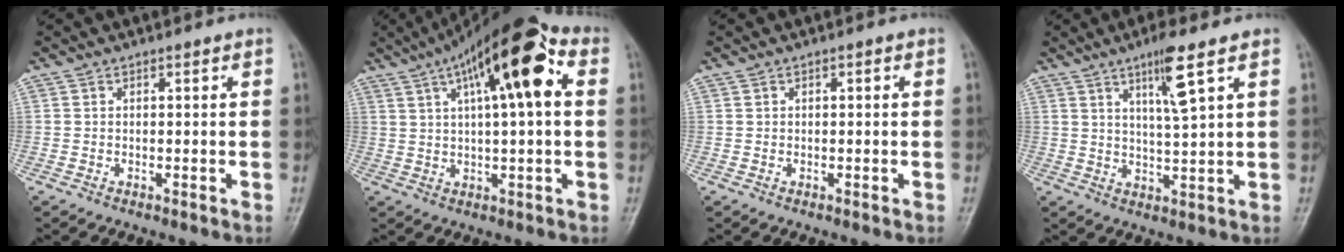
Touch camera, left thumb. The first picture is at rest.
{"total": 17.2, "force": [5.7, 5.2, 15.4], "torque": [-0.235, 0.026, 0.081]}
{"total": 0.0}
{"total": 6.8, "force": [3.6, 0.0, 5.7], "torque": [-0.110, -0.024, 0.070]}